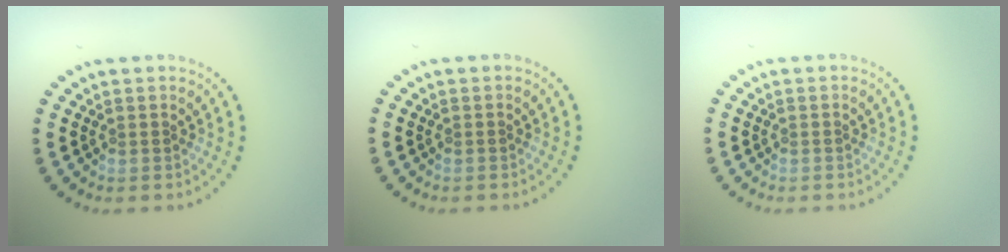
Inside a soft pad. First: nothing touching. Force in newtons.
{"total": 0.0}
{"total": 0.0}